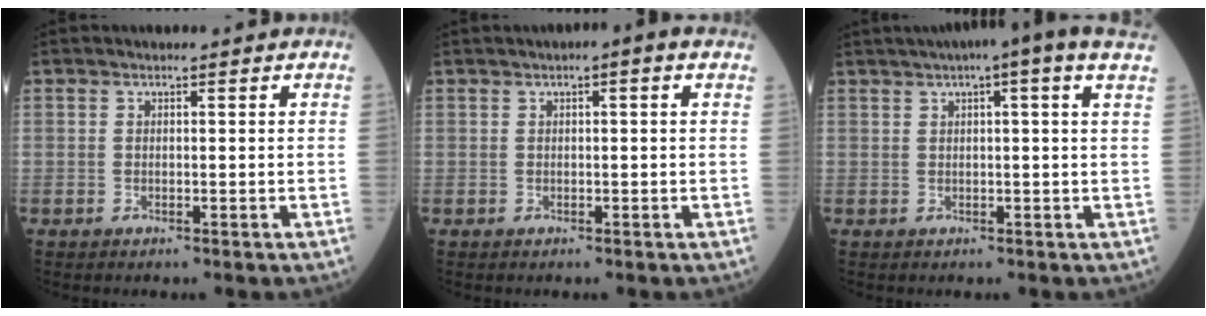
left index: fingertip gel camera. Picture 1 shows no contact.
{"total": 2.4, "force": [1.3, 0.6, 2.0], "torque": [-0.029, 0.020, 0.019]}
{"total": 9.9, "force": [7.0, 0.3, 7.0], "torque": [-0.106, 0.036, 0.086]}